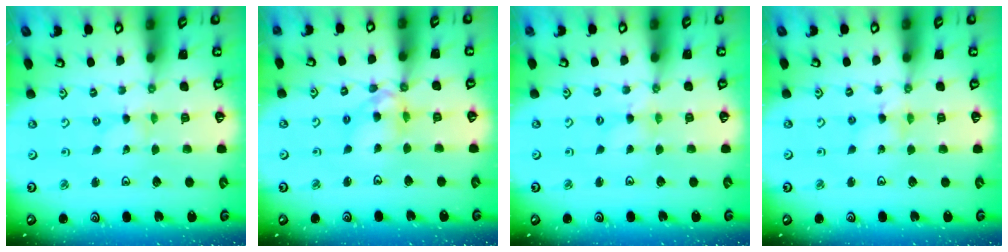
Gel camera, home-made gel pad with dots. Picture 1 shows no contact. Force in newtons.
{"total": 9.8, "press": 9.7, "slide": 1.1}
{"total": 0.8, "press": 0.7, "slide": 0.2}
{"total": 2.6, "press": 2.6, "slide": 0.3}